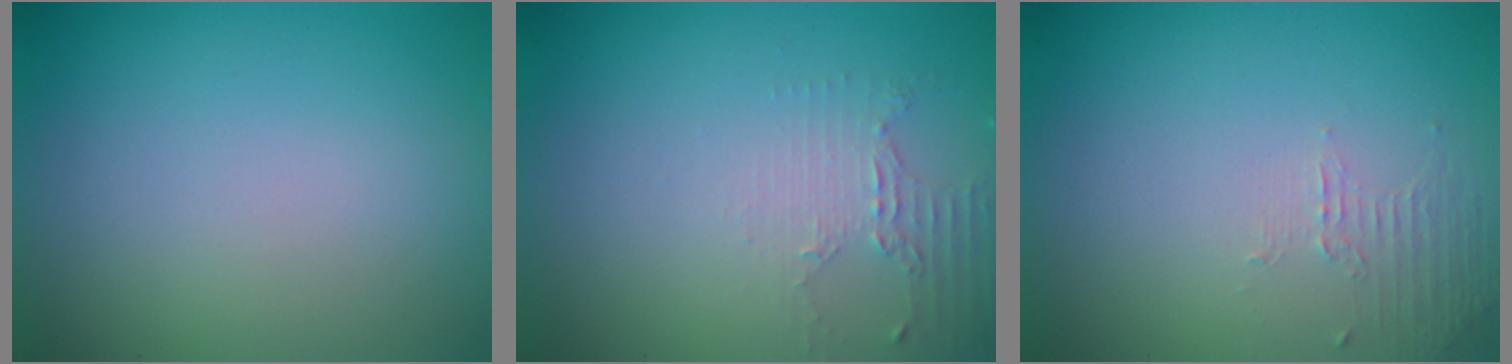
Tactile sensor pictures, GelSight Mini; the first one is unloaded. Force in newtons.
{"total": 1.9, "press": 1.4, "slide": 1.3}
{"total": 1.1, "press": 0.2, "slide": 1.0}